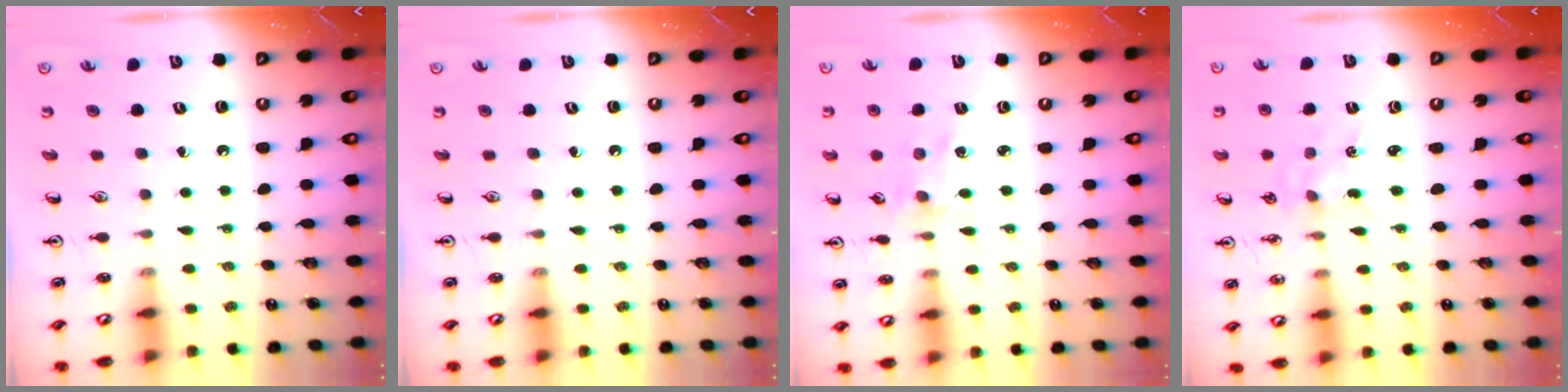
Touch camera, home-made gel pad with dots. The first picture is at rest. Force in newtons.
{"total": 0.0}
{"total": 2.5, "press": 2.4, "slide": 0.4}
{"total": 2.2, "press": 2.2, "slide": 0.3}